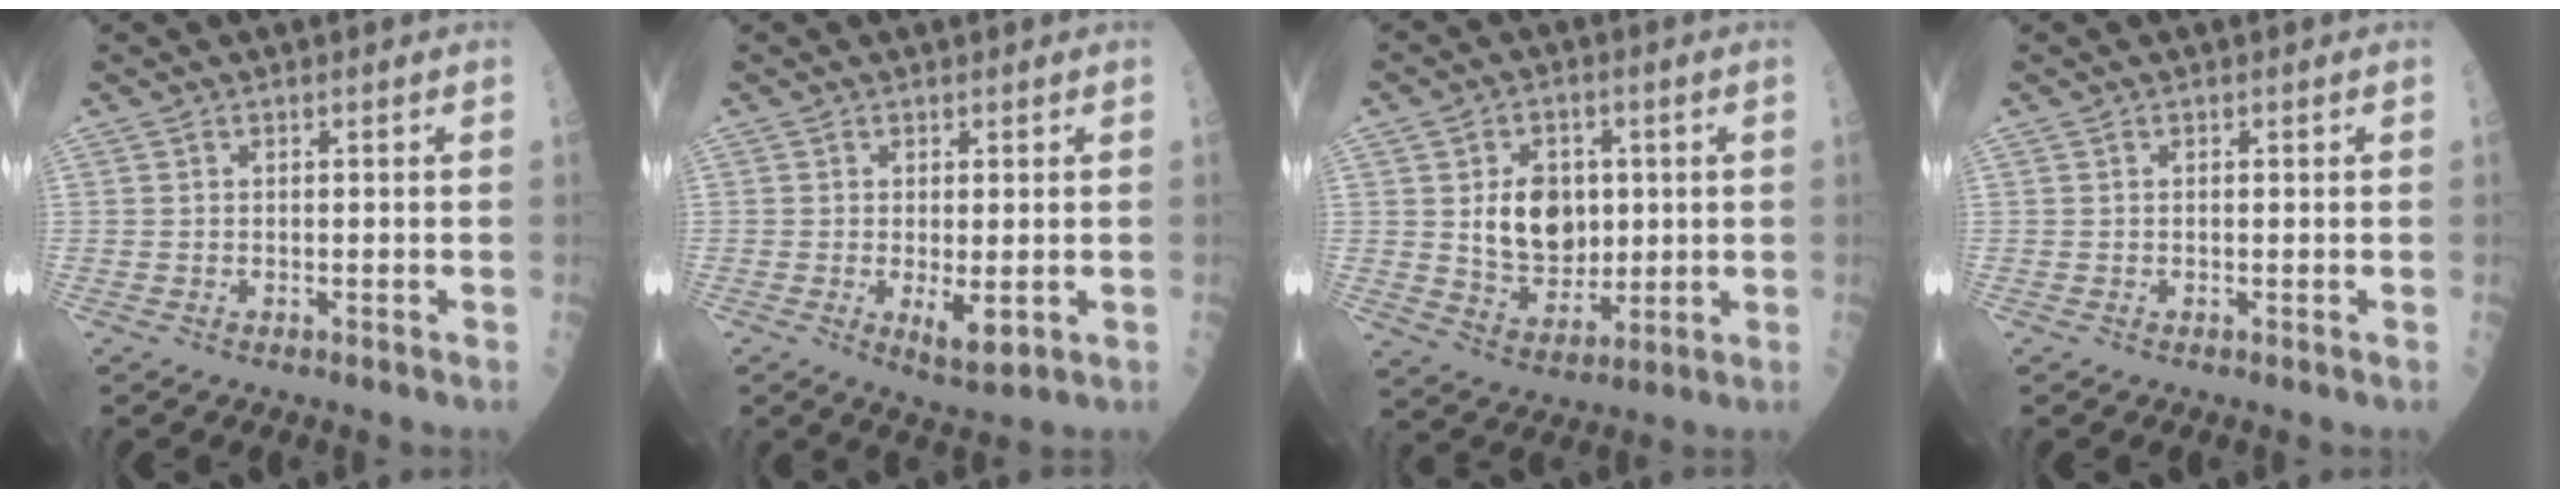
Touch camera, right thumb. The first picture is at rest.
{"total": 4.6, "force": [-0.6, 1.8, 4.2], "torque": [-0.062, -0.012, -0.002]}
{"total": 11.1, "force": [1.7, 8.1, 7.4], "torque": [-0.078, -0.012, 0.039]}
{"total": 0.0}